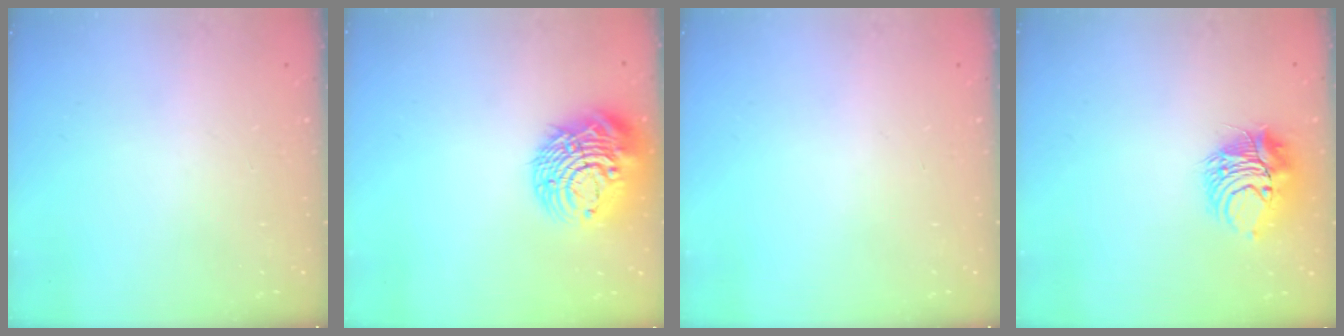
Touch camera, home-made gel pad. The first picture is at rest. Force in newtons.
{"total": 16.1, "press": 16.0, "slide": 1.8}
{"total": 0.0}
{"total": 9.5, "press": 9.4, "slide": 0.7}